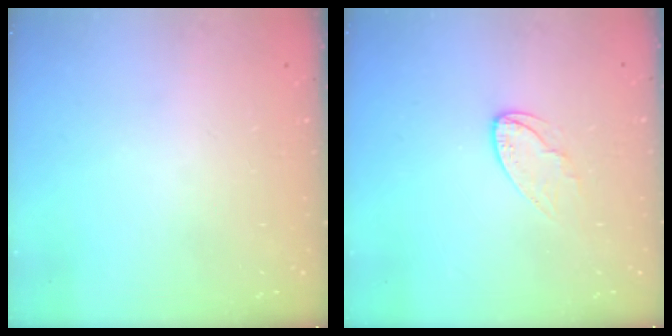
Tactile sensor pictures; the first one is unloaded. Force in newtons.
{"total": 5.5, "press": 5.5, "slide": 0.5}